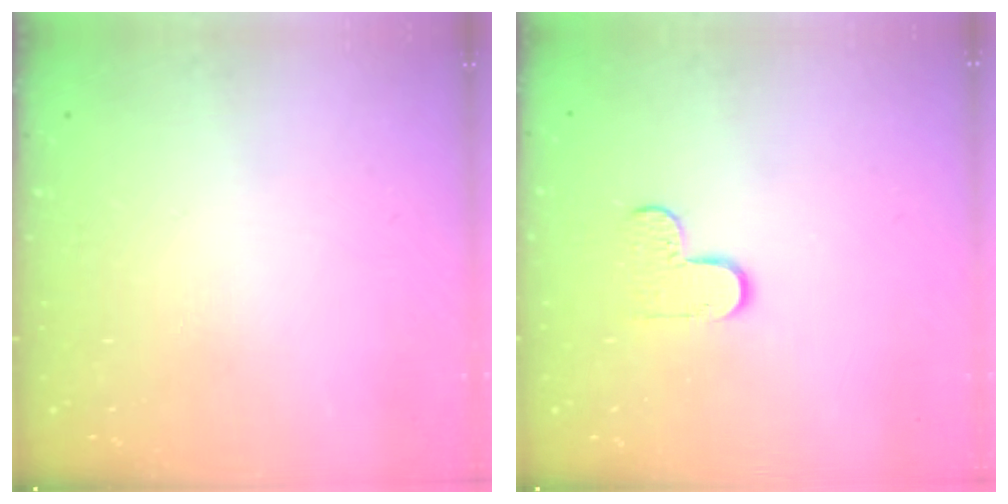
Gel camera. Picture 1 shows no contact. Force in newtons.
{"total": 6.0, "press": 5.9, "slide": 0.6}